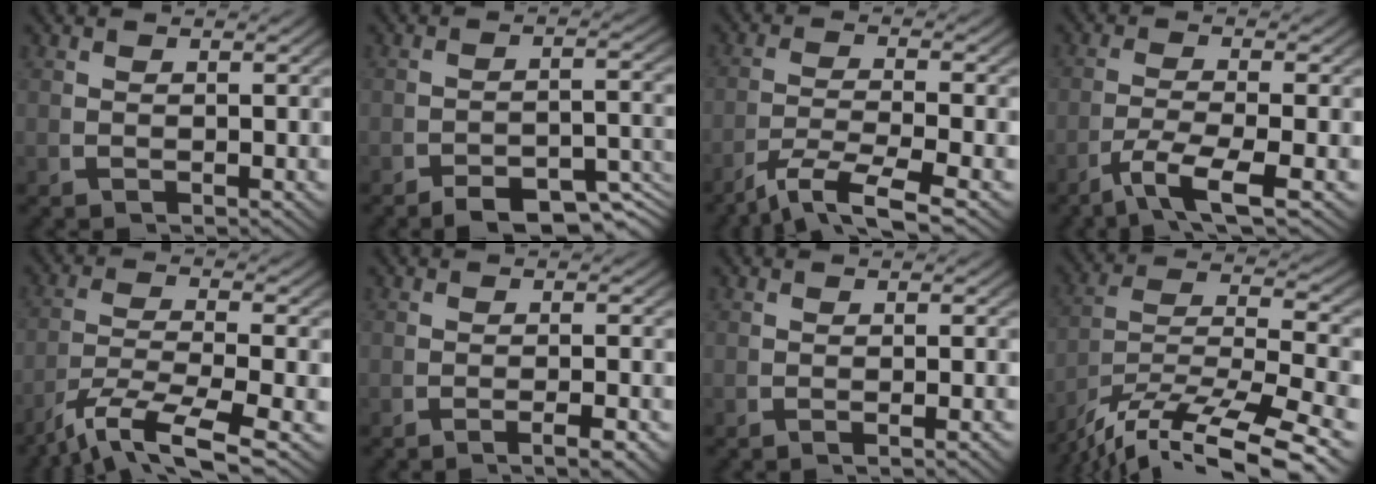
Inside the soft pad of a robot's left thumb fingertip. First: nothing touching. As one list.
[{"total": 6.1, "force": [-4.6, 2.3, 3.3], "torque": [-0.038, -0.015, -0.067]}, {"total": 5.4, "force": [-2.8, 2.1, 4.1], "torque": [-0.082, -0.015, -0.039]}, {"total": 4.8, "force": [-1.9, 1.5, 4.1], "torque": [-0.088, -0.012, -0.027]}, {"total": 7.4, "force": [-3.2, 3.3, 5.8], "torque": [-0.128, -0.032, -0.039]}, {"total": 2.3, "force": [-1.4, 0.3, 1.8], "torque": [-0.026, 0.001, -0.028]}, {"total": 1.4, "force": [-0.8, 0.0, 1.1], "torque": [-0.018, 0.005, -0.016]}, {"total": 12.1, "force": [-4.7, 7.2, 8.6], "torque": [-0.189, -0.043, -0.054]}]